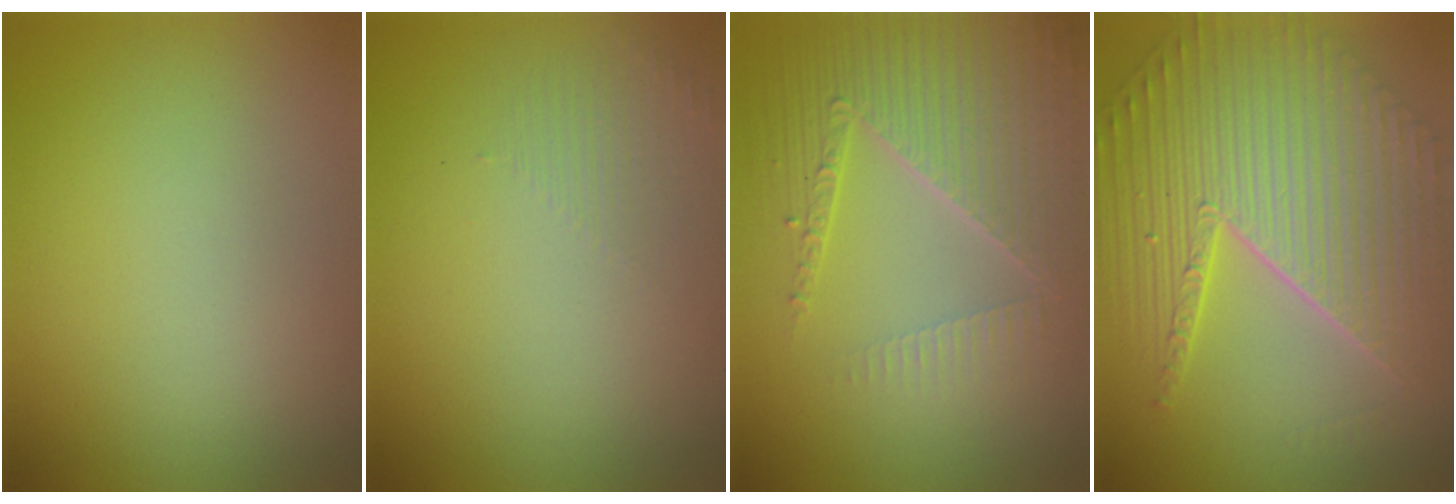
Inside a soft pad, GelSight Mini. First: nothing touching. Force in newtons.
{"total": 1.3, "press": 0.1, "slide": 1.3}
{"total": 5.3, "press": 4.5, "slide": 2.9}
{"total": 11.2, "press": 7.3, "slide": 8.4}